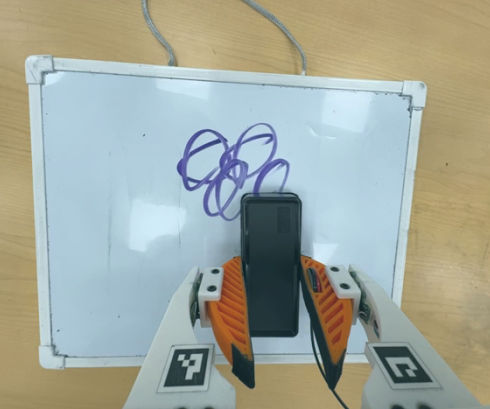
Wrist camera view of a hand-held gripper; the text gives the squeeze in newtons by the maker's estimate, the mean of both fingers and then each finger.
{"total": 4.5, "left": 2.9, "right": 6.0}